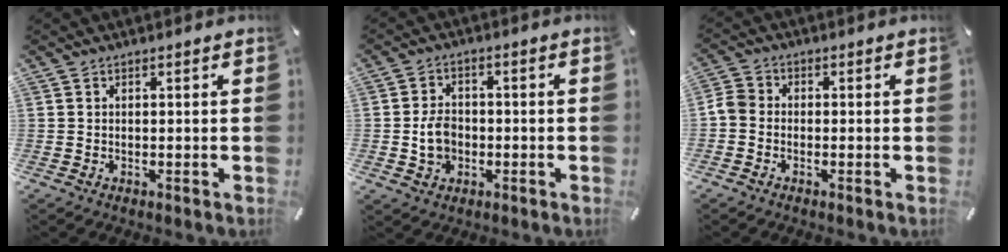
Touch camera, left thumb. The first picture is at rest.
{"total": 6.1, "force": [-1.0, 5.0, 3.5], "torque": [-0.062, -0.003, -0.020]}
{"total": 3.1, "force": [-1.4, 2.4, 1.4], "torque": [-0.032, 0.009, -0.027]}